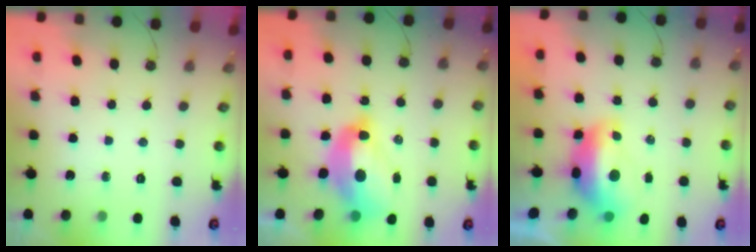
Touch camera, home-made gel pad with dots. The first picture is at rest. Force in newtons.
{"total": 8.6, "press": 8.6, "slide": 1.0}
{"total": 2.9, "press": 2.8, "slide": 0.7}